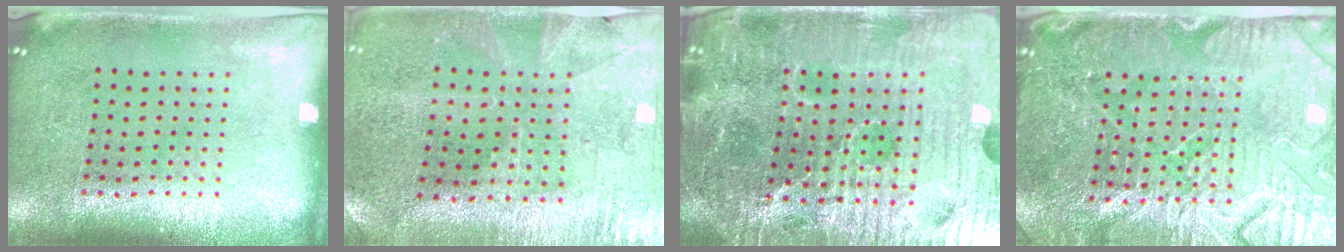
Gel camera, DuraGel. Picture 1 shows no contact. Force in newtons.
{"total": 0.5, "press": 0.3, "slide": 0.4}
{"total": 7.2, "press": 6.5, "slide": 3.2}
{"total": 4.9, "press": 4.6, "slide": 1.6}